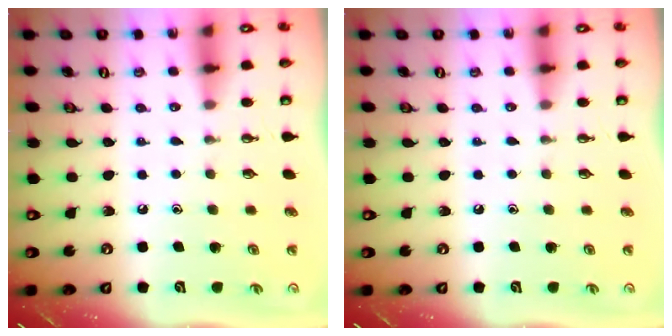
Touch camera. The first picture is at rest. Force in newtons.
{"total": 0.0}